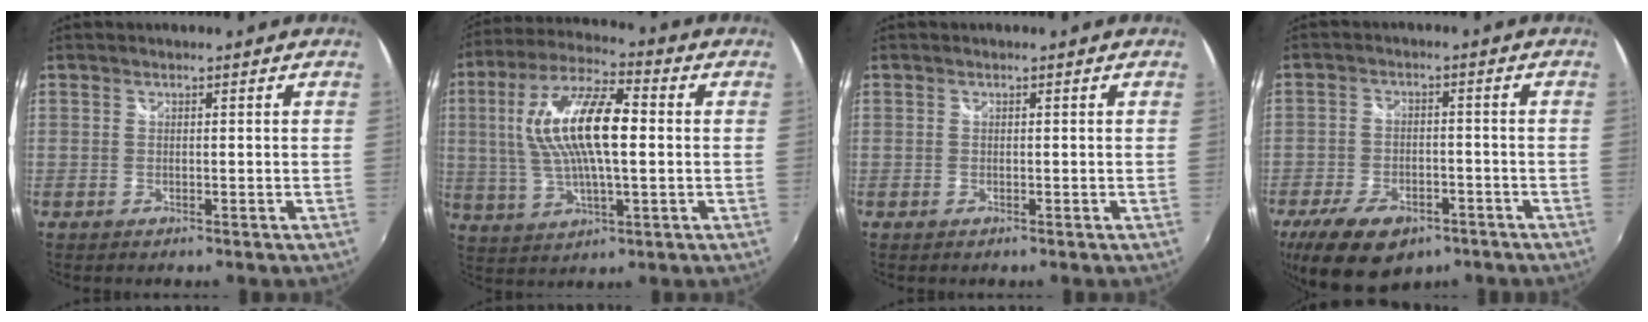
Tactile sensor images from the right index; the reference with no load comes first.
{"total": 16.0, "force": [1.7, 5.2, 15.1], "torque": [-0.294, 0.016, 0.031]}
{"total": 0.0}
{"total": 14.0, "force": [-8.9, 7.5, 7.8], "torque": [-0.182, -0.023, -0.139]}